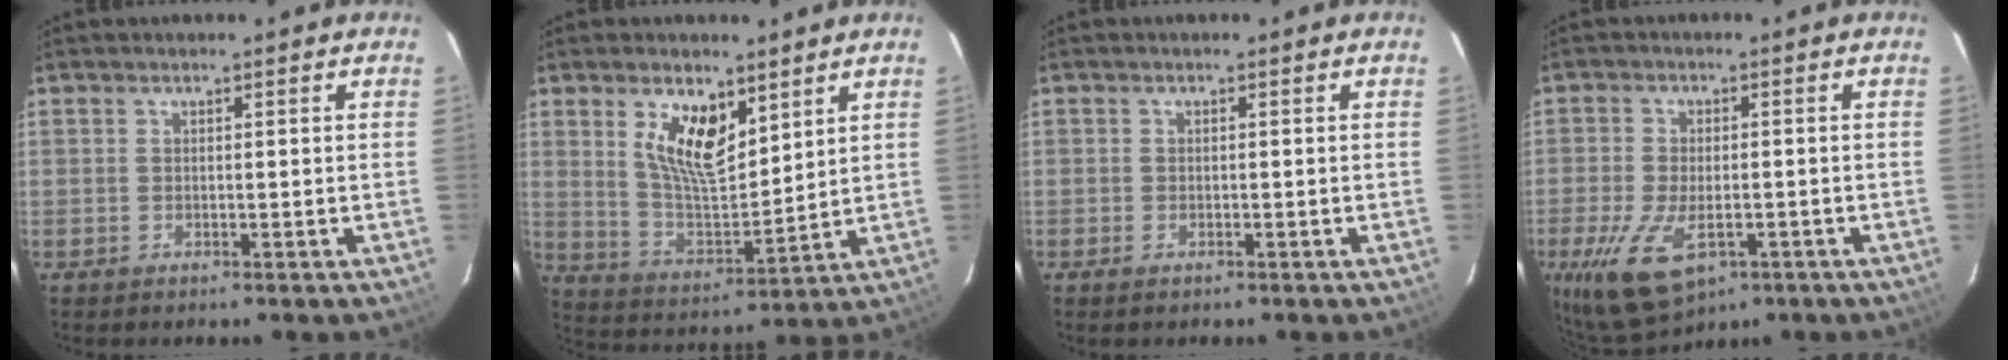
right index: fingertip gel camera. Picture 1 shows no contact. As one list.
[{"total": 11.1, "force": [5.7, 4.9, 8.2], "torque": [-0.152, 0.003, 0.119]}, {"total": 1.1, "force": [-0.8, 0.5, 0.6], "torque": [-0.012, -0.003, -0.015]}, {"total": 11.8, "force": [-5.3, 5.9, 8.7], "torque": [-0.199, -0.035, -0.086]}]